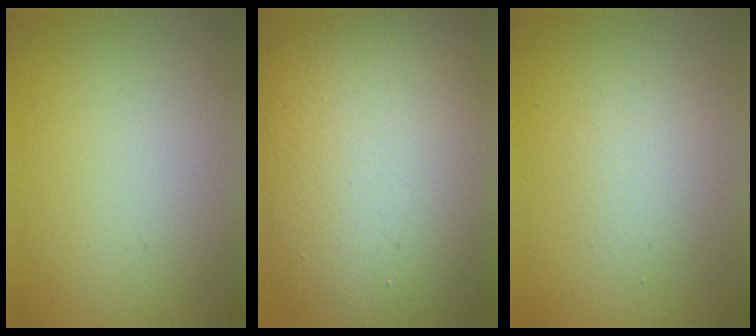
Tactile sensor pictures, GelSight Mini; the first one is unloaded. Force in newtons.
{"total": 17.8, "press": 17.7, "slide": 1.7}
{"total": 2.0, "press": 2.0, "slide": 0.1}